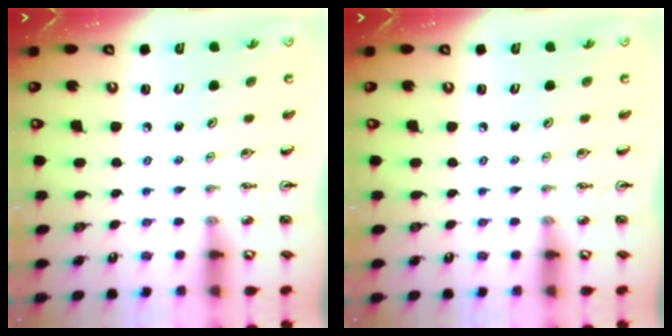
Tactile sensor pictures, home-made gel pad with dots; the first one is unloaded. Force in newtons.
{"total": 0.0}